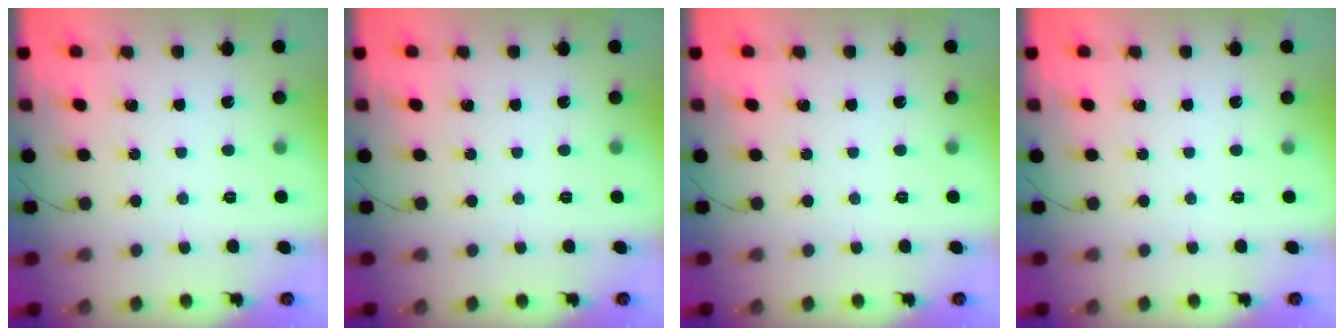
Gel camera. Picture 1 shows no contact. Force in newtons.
{"total": 0.0}
{"total": 0.0}
{"total": 0.0}